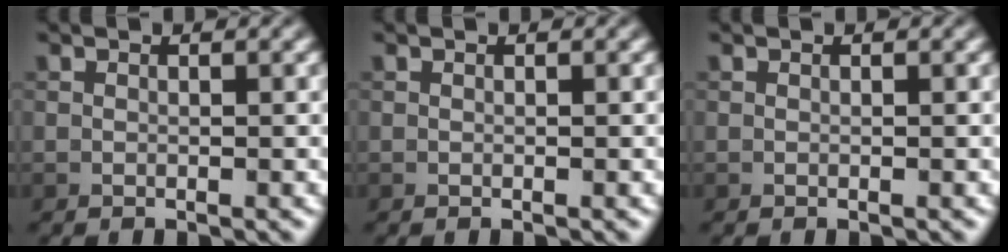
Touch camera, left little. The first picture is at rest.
{"total": 0.0}
{"total": 0.0}